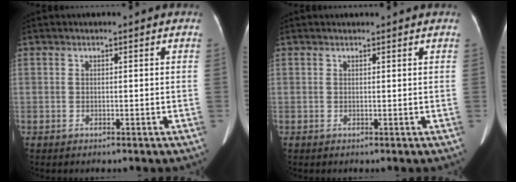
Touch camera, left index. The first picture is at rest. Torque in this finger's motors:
{"motor_torque": [0.18, -0.03, -0.03, 0.01]}